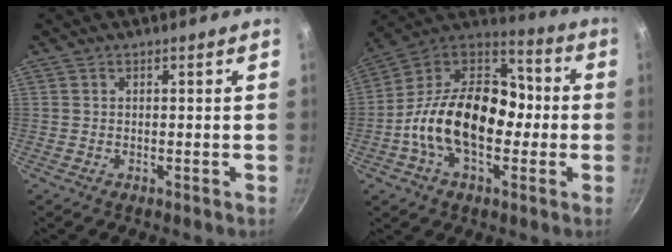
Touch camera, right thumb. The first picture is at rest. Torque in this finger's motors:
{"motor_torque": [1.85, 3.15, 1.44, -1.32, 0.56]}